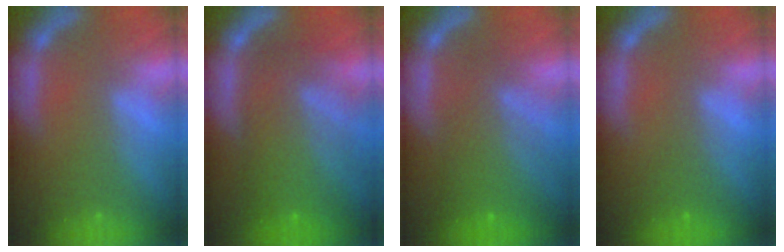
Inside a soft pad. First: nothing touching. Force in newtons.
{"total": 9.5}
{"total": 6.6}
{"total": 1.5}